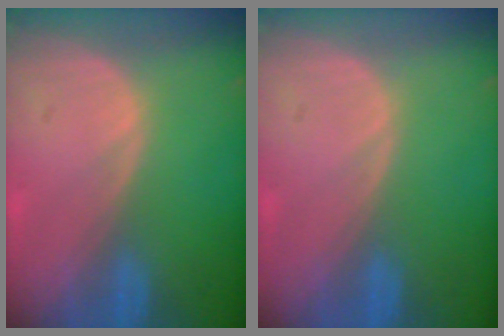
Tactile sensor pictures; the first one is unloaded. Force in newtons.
{"total": 0.0}